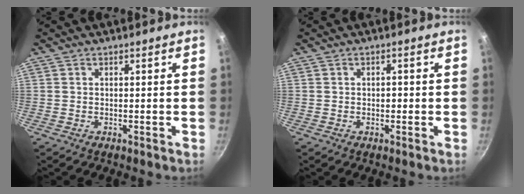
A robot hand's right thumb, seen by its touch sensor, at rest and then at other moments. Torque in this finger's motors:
{"motor_torque": [-0.25, -0.06, 0.05, 0.29, 0.06]}